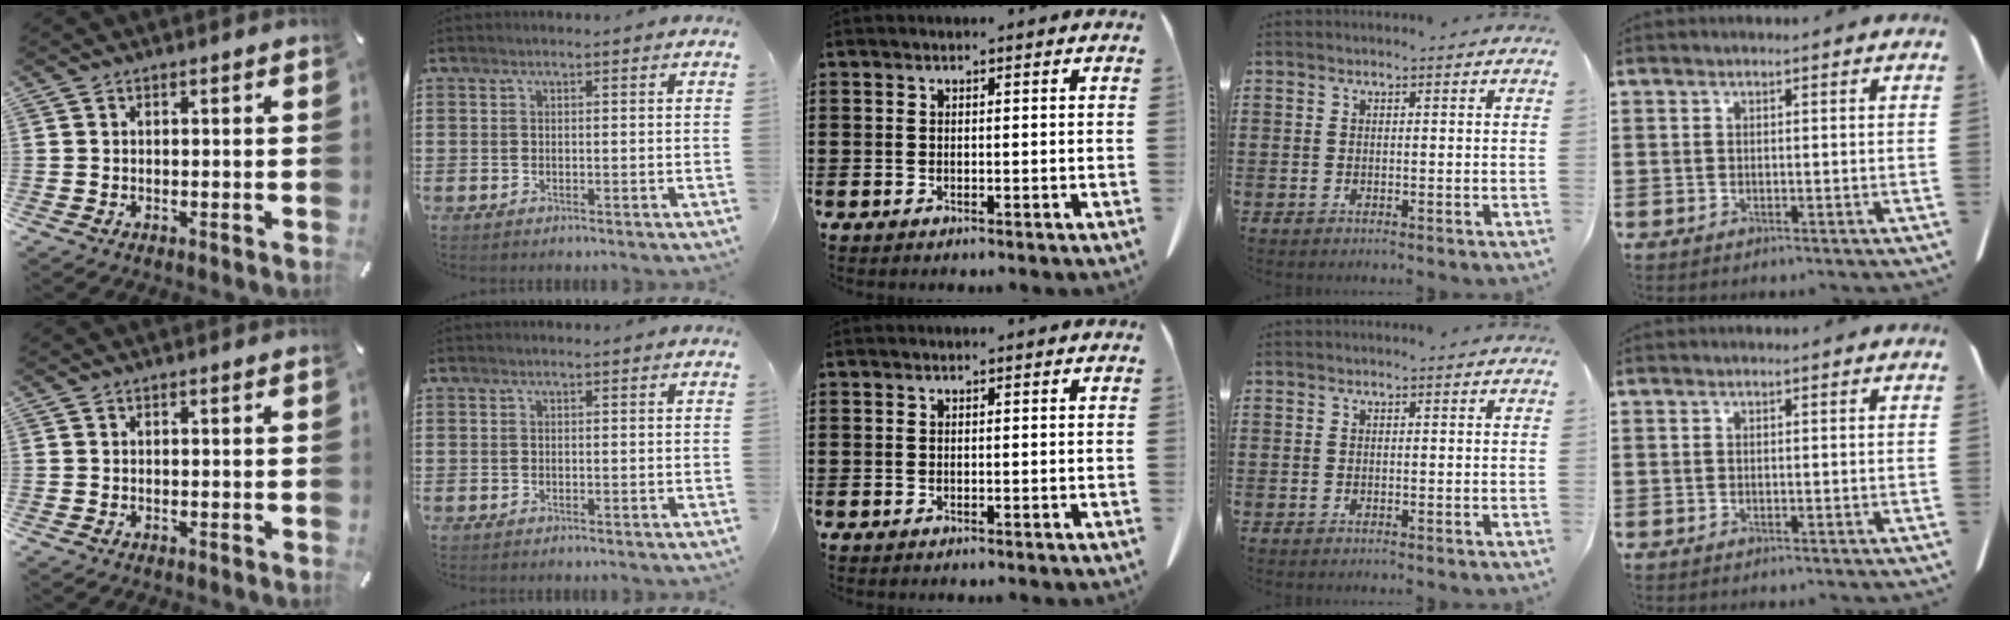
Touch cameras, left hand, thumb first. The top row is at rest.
{}